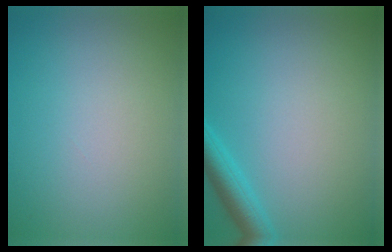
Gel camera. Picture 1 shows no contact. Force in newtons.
{"total": 2.8, "press": 2.8, "slide": 0.2}